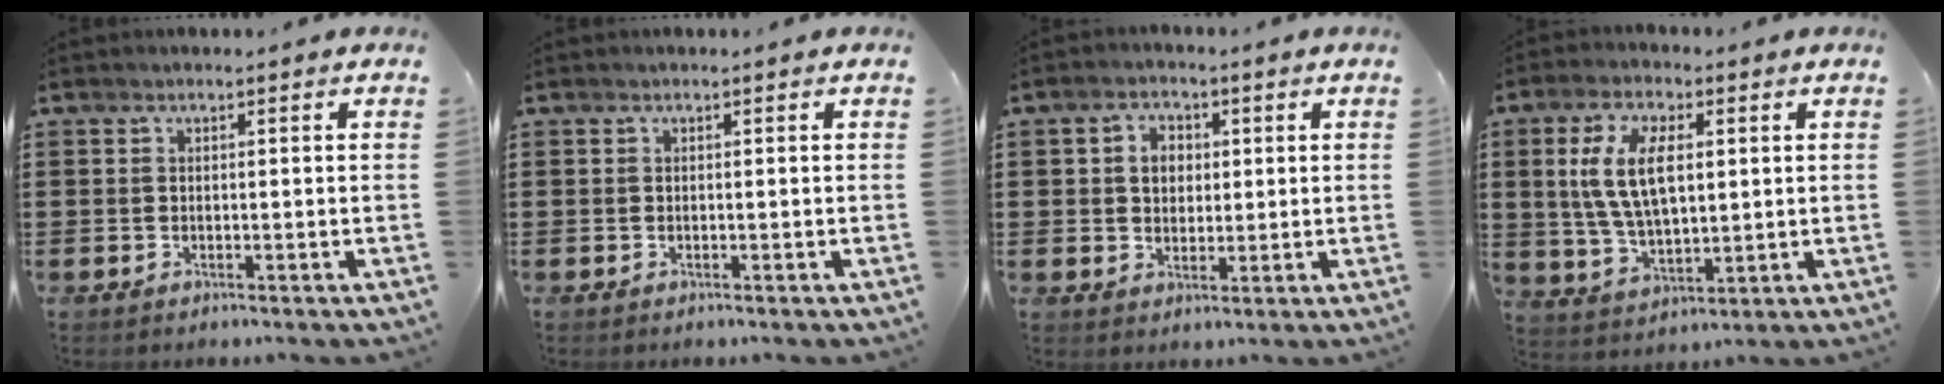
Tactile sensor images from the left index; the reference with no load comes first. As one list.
[{"total": 0.0}, {"total": 4.0, "force": [0.8, 3.3, 2.2], "torque": [-0.048, 0.009, 0.008]}, {"total": 9.9, "force": [2.1, 4.8, 8.4], "torque": [-0.189, 0.008, 0.033]}]